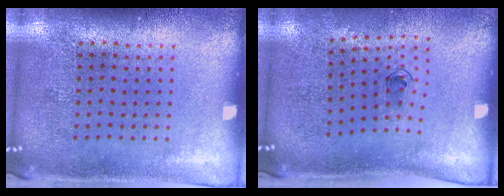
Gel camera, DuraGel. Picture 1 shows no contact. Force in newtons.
{"total": 0.7, "press": 0.4, "slide": 0.6}